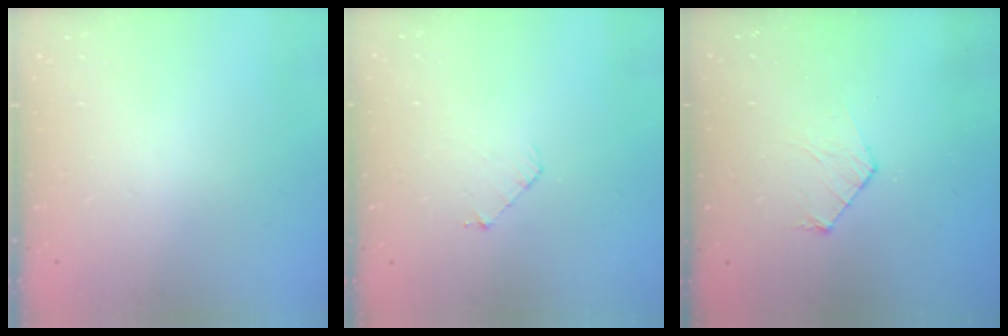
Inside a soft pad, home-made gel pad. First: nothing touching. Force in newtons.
{"total": 4.1, "press": 4.1, "slide": 0.3}
{"total": 6.1, "press": 6.1, "slide": 0.6}